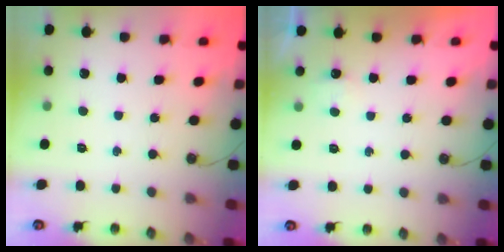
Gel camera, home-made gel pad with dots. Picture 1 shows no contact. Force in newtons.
{"total": 3.5, "press": 3.5, "slide": 0.4}